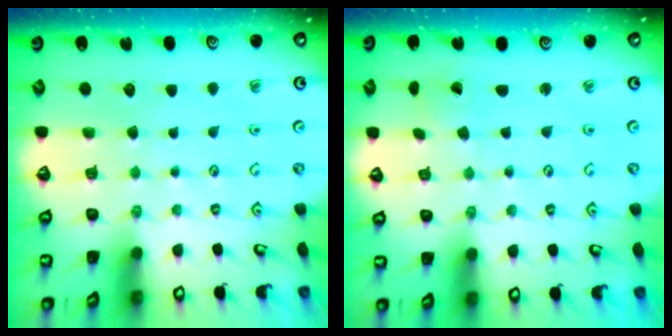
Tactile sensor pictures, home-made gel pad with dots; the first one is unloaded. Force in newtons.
{"total": 0.9, "press": 0.7, "slide": 0.5}